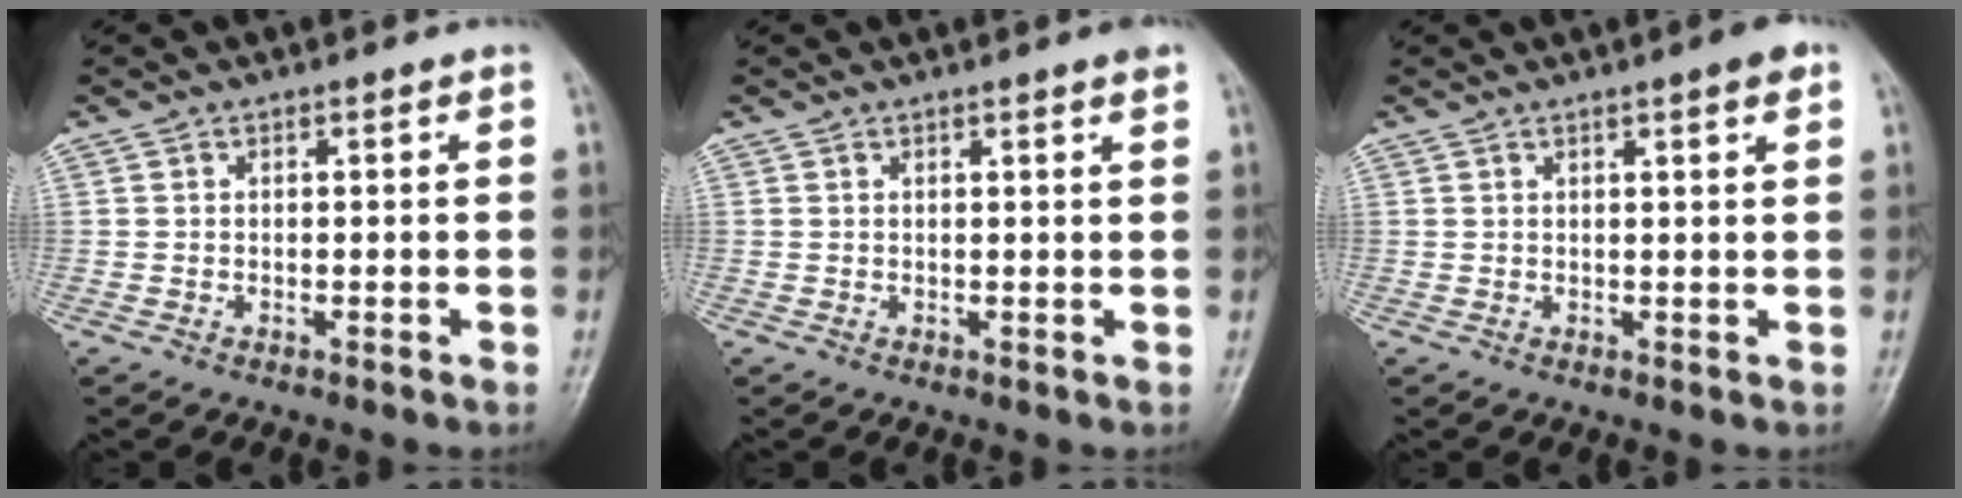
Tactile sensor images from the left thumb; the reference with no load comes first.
{"total": 1.9, "force": [1.3, -0.1, 1.3], "torque": [-0.016, -0.002, 0.017]}
{"total": 3.1, "force": [1.8, 0.4, 2.5], "torque": [-0.032, -0.006, 0.022]}